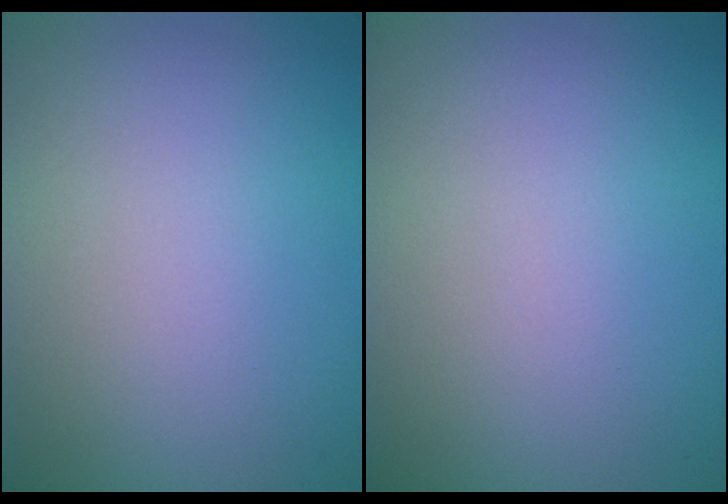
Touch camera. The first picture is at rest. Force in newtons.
{"total": 0.0}